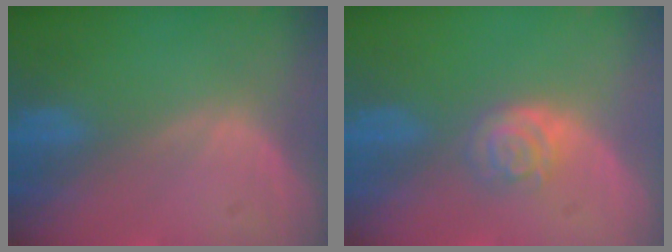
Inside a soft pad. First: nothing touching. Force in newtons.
{"total": 4.1, "press": 3.6, "slide": 1.9}